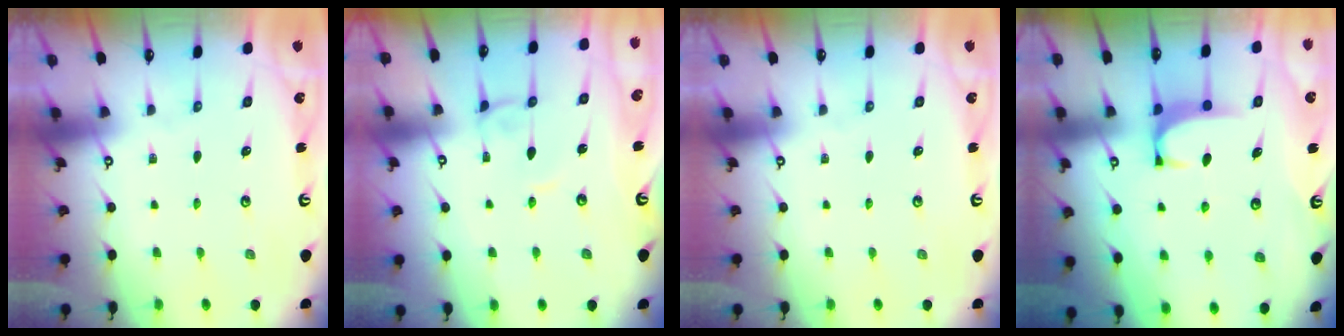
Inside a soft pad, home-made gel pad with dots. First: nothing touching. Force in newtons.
{"total": 1.4, "press": 1.4, "slide": 0.2}
{"total": 0.0}
{"total": 1.7, "press": 1.6, "slide": 0.5}